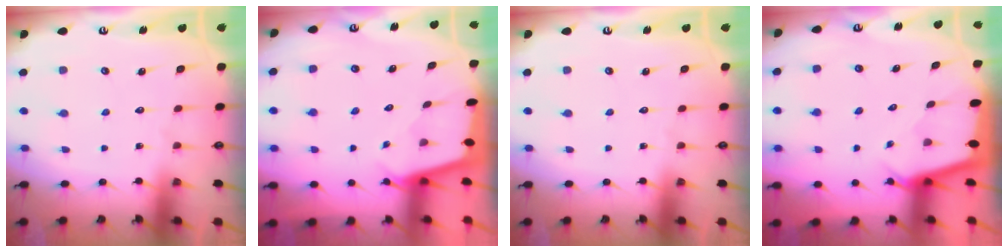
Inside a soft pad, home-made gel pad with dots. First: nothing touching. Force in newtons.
{"total": 1.7, "press": 1.7, "slide": 0.2}
{"total": 0.0}
{"total": 2.3, "press": 2.3, "slide": 0.1}